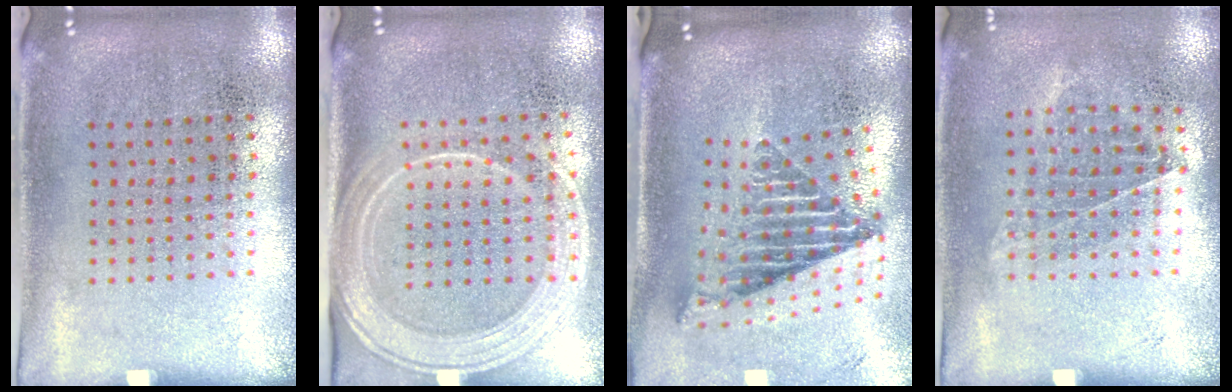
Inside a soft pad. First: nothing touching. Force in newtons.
{"total": 2.1, "press": 1.8, "slide": 1.1}
{"total": 2.6, "press": 1.7, "slide": 1.9}
{"total": 0.9, "press": 0.8, "slide": 0.5}